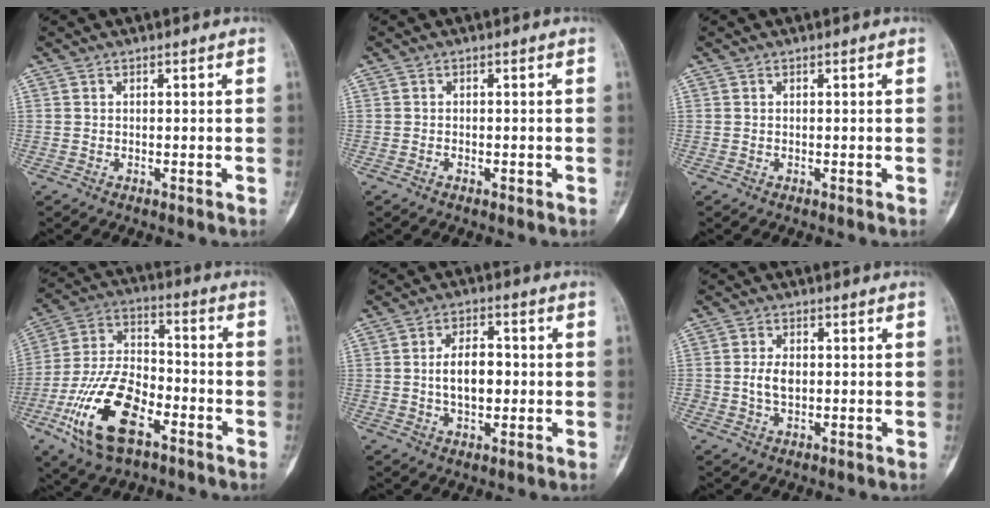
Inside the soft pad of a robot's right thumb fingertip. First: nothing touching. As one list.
[{"total": 0.9, "force": [-0.5, 0.4, 0.5], "torque": [-0.009, 0.006, -0.009]}, {"total": 0.0}, {"total": 18.7, "force": [-8.5, 9.3, 13.8], "torque": [-0.258, 0.042, -0.156]}, {"total": 7.9, "force": [-0.3, 4.6, 6.4], "torque": [-0.096, 0.011, -0.007]}, {"total": 4.0, "force": [-0.3, 2.5, 3.1], "torque": [-0.058, 0.006, -0.006]}]